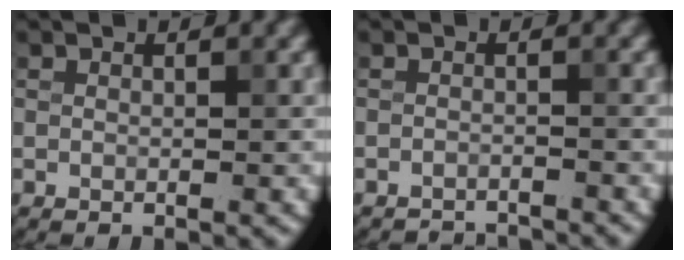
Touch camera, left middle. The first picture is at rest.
{"total": 2.8, "force": [-2.8, 0.2, 0.2], "torque": [0.002, -0.007, -0.045]}